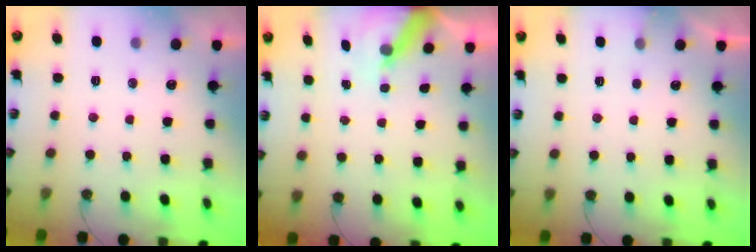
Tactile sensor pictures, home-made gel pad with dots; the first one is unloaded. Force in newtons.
{"total": 6.5, "press": 6.4, "slide": 0.7}
{"total": 4.6, "press": 4.6, "slide": 0.3}